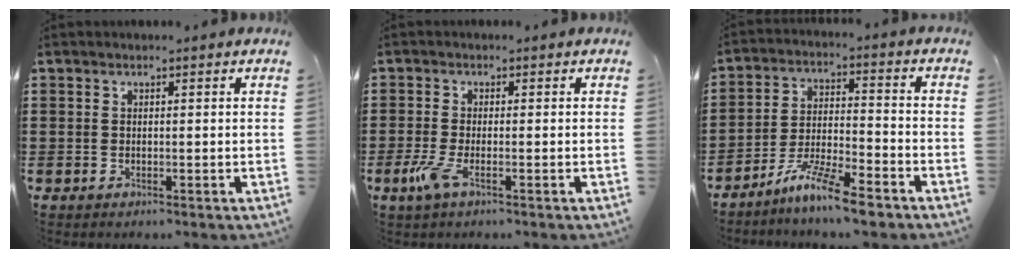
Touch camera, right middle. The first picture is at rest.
{"total": 3.0, "force": [-1.2, 0.6, 2.7], "torque": [-0.068, -0.010, -0.028]}
{"total": 8.1, "force": [-6.7, 0.4, 4.6], "torque": [-0.092, -0.002, -0.127]}